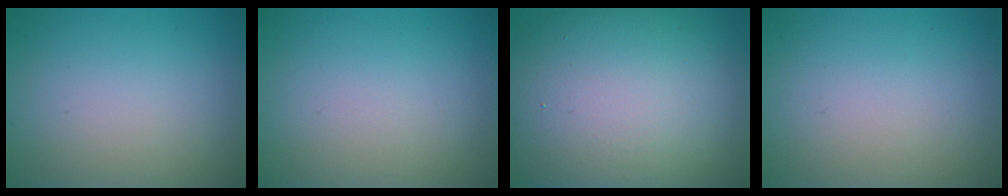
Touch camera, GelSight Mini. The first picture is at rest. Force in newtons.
{"total": 0.0}
{"total": 16.8, "press": 16.7, "slide": 0.9}
{"total": 0.0}